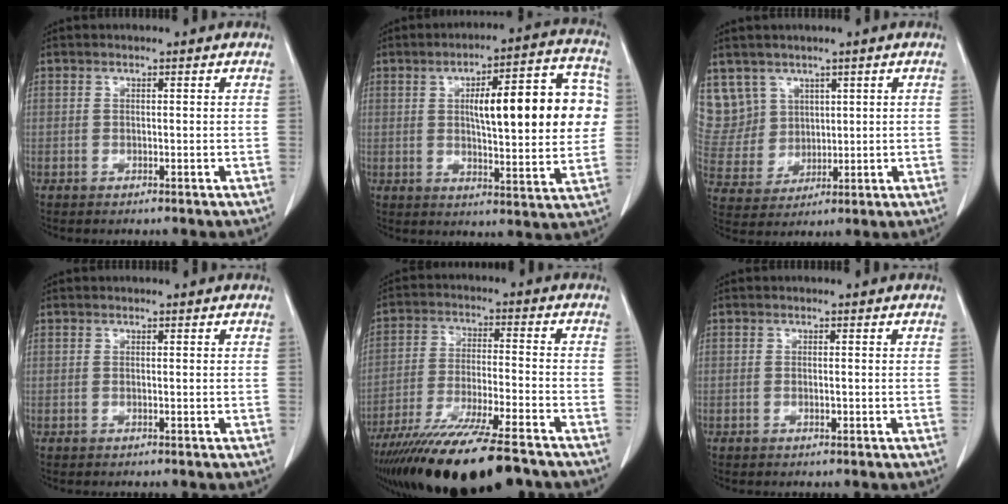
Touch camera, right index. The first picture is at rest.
{"total": 17.9, "force": [2.7, 4.2, 17.2], "torque": [-0.226, 0.035, 0.040]}
{"total": 8.9, "force": [4.9, 7.4, 0.2], "torque": [-0.014, 0.028, 0.117]}
{"total": 0.0}
{"total": 19.7, "force": [-16.0, 1.6, 11.5], "torque": [-0.191, -0.040, -0.267]}
{"total": 0.7, "force": [-0.2, 0.2, 0.6], "torque": [-0.012, -0.001, -0.003]}